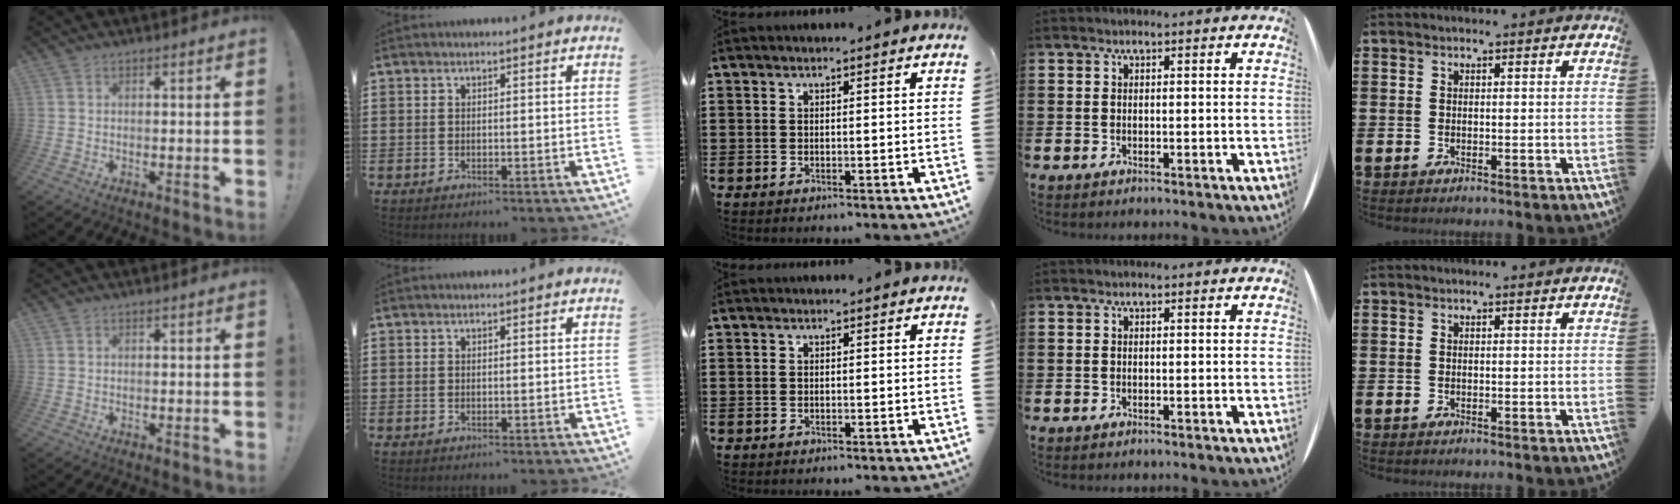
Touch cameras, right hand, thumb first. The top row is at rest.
{}